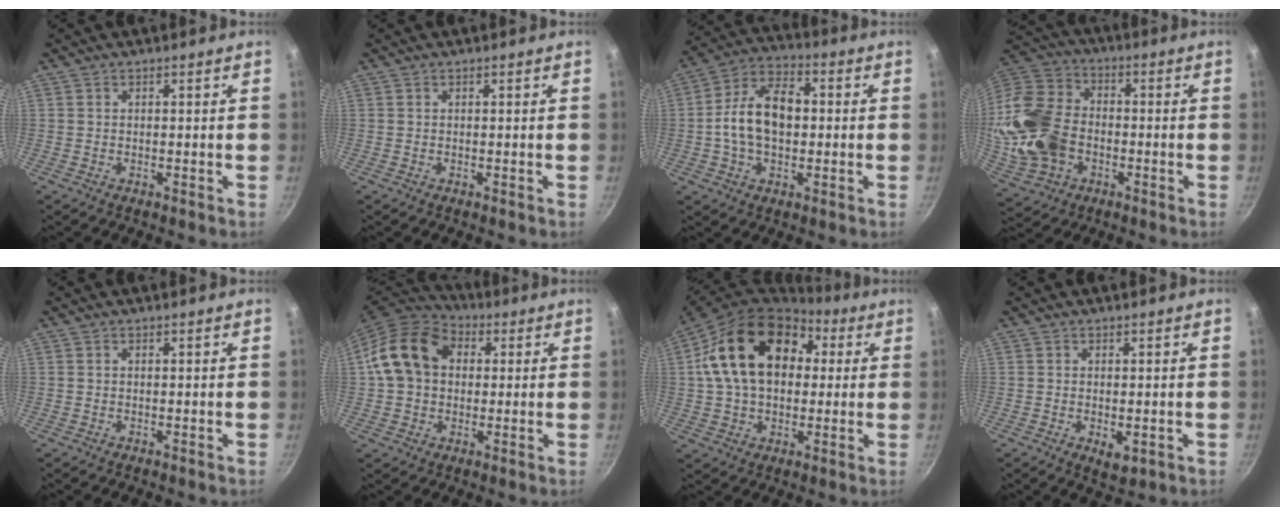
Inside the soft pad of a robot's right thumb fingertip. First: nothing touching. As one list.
[{"total": 0.0}, {"total": 13.2, "force": [0.0, 8.4, 10.2], "torque": [-0.155, 0.031, -0.014]}, {"total": 18.9, "force": [-3.1, 13.9, 12.4], "torque": [-0.246, 0.031, -0.059]}, {"total": 0.0}, {"total": 14.6, "force": [2.4, 11.4, 8.9], "torque": [-0.138, 0.028, 0.027]}, {"total": 20.8, "force": [4.5, 14.5, 14.2], "torque": [-0.226, 0.025, 0.064]}, {"total": 3.2, "force": [-0.7, 1.7, 2.6], "torque": [-0.039, -0.013, -0.006]}]